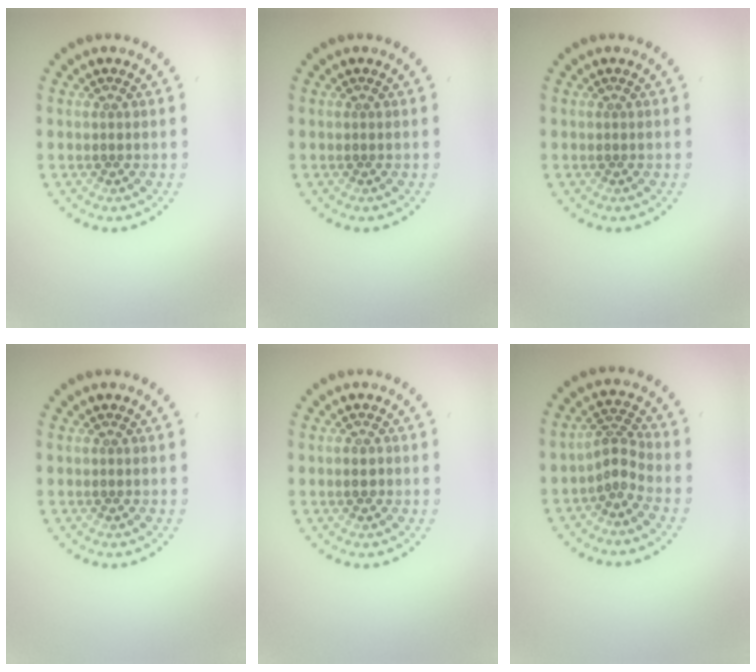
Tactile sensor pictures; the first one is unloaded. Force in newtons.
{"total": 0.0}
{"total": 0.0}
{"total": 0.0}
{"total": 1.0, "press": 1.0, "slide": 0.3}
{"total": 2.2, "press": 1.5, "slide": 1.6}